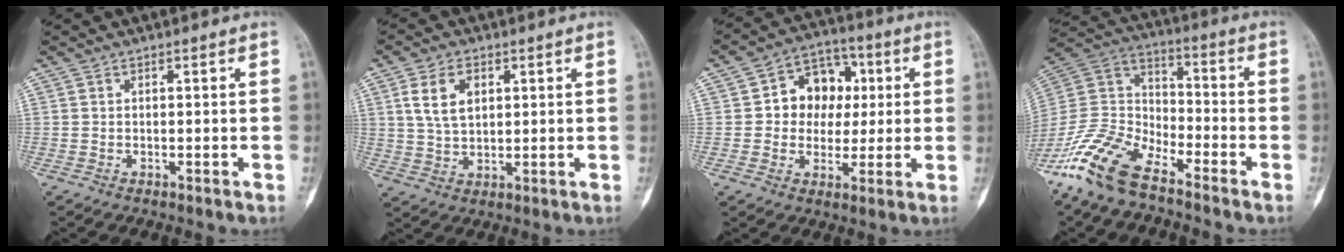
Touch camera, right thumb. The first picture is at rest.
{"total": 7.4, "force": [2.4, 4.6, 5.3], "torque": [-0.094, -0.005, 0.050]}
{"total": 11.5, "force": [1.4, 9.4, 6.4], "torque": [-0.042, 0.017, 0.016]}
{"total": 14.7, "force": [-10.8, 5.8, 8.1], "torque": [-0.158, 0.063, -0.218]}